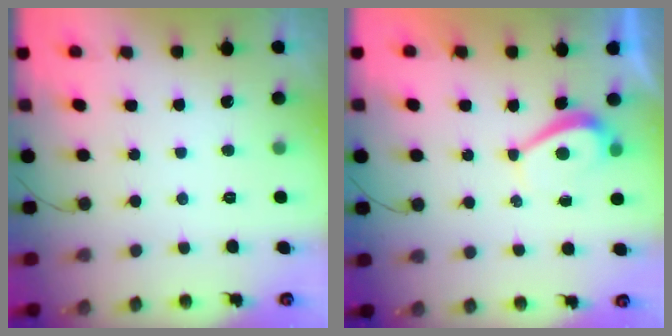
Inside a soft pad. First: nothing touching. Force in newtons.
{"total": 2.7, "press": 2.7, "slide": 0.6}